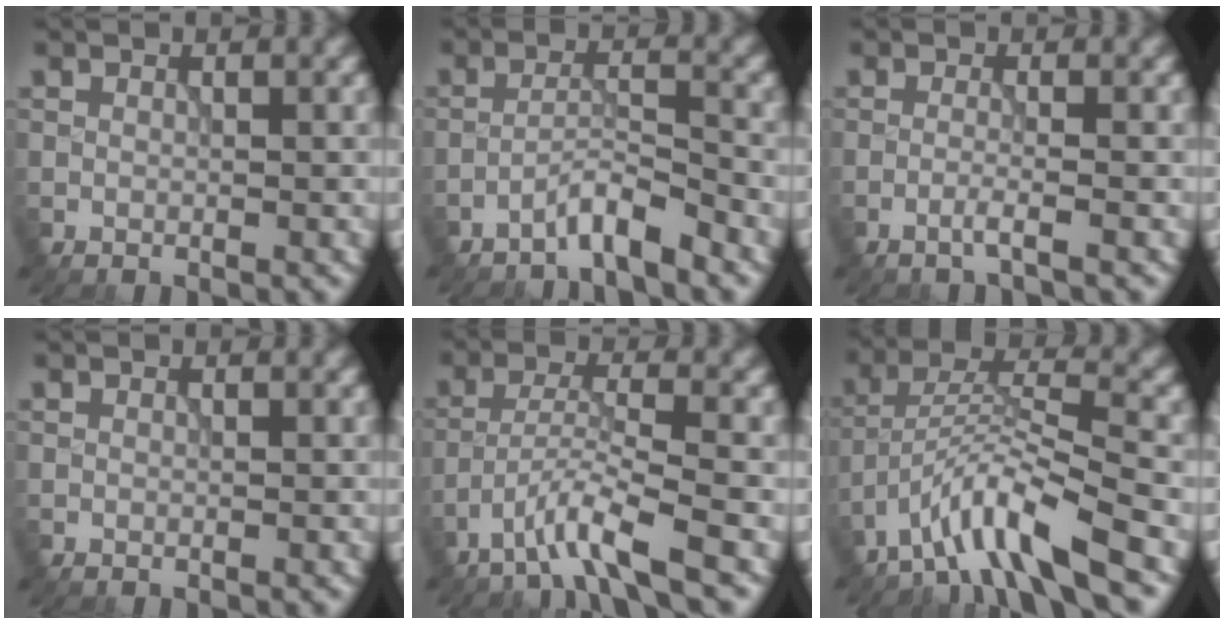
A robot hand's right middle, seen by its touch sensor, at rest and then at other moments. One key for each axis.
{"total": 3.1, "fx": -2.7, "fy": 0.1, "fz": 1.5, "tx": -0.022, "ty": 0.010, "tz": -0.056}
{"total": 1.5, "fx": -0.8, "fy": 0.2, "fz": 1.3, "tx": -0.015, "ty": 0.003, "tz": -0.028}
{"total": 0.0}
{"total": 4.3, "fx": -2.9, "fy": 0.1, "fz": 3.1, "tx": -0.057, "ty": 0.009, "tz": -0.067}
{"total": 7.6, "fx": -5.3, "fy": 1.1, "fz": 5.3, "tx": -0.090, "ty": 0.010, "tz": -0.102}